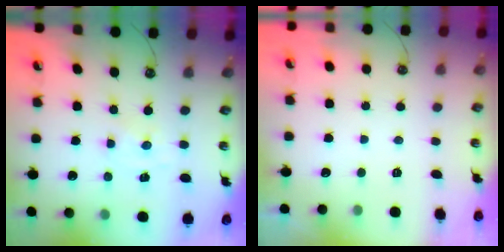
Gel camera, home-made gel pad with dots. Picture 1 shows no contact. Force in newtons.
{"total": 0.0}